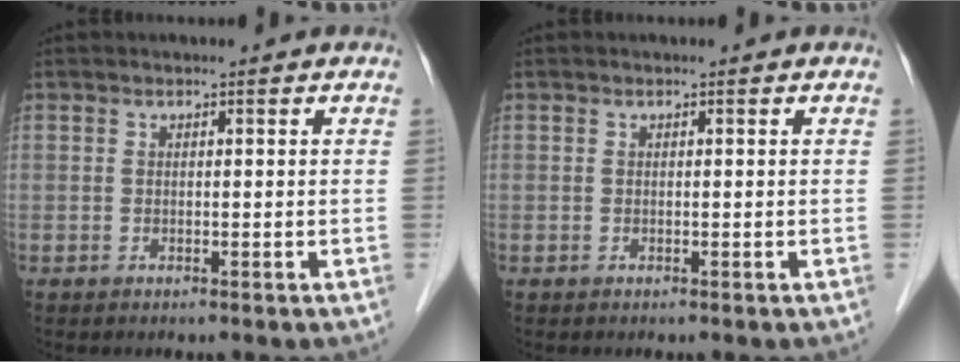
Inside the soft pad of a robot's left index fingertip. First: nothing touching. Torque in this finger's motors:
{"motor_torque": [0.00, 0.00, 0.00, 0.00]}